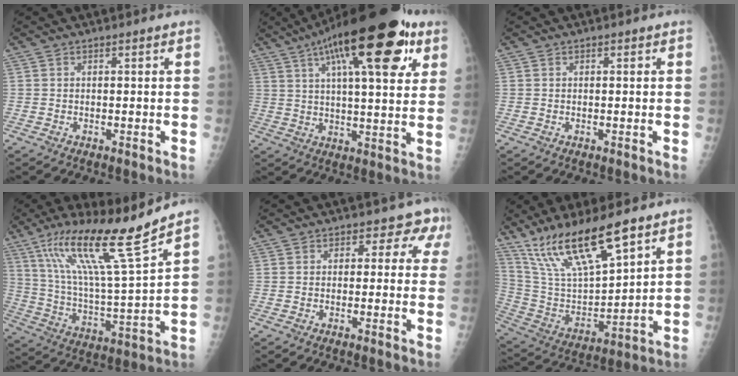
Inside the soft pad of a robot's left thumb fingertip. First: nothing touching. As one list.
[{"total": 24.4, "force": [11.8, 7.8, 19.9], "torque": [-0.289, -0.003, 0.177]}, {"total": 0.0}, {"total": 19.4, "force": [12.8, 0.9, 14.5], "torque": [-0.242, -0.064, 0.232]}, {"total": 4.5, "force": [2.8, 3.4, 0.9], "torque": [0.028, -0.010, 0.011]}, {"total": 19.1, "force": [13.1, 4.9, 13.0], "torque": [-0.225, -0.053, 0.262]}]